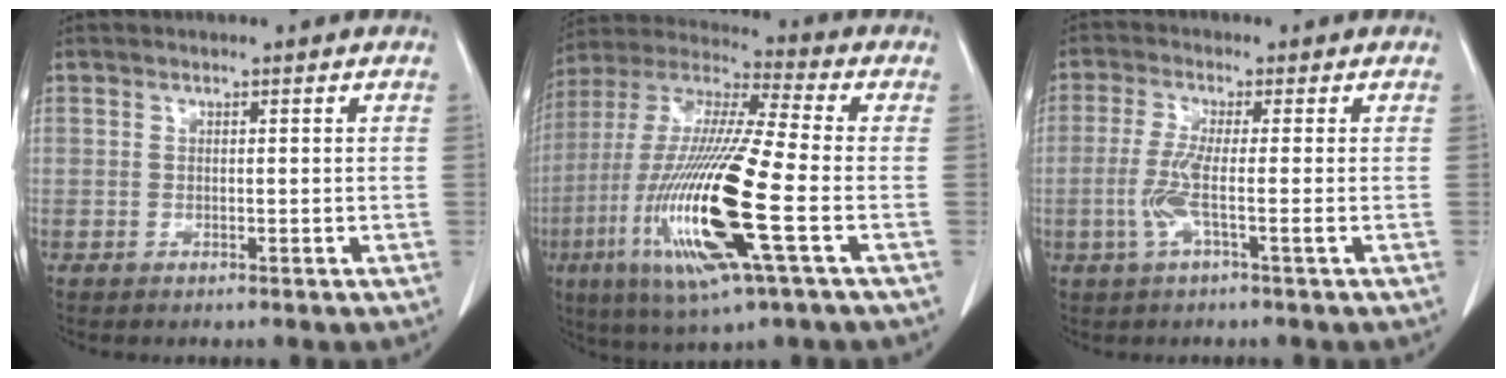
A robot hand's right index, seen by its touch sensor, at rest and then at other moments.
{"total": 21.4, "force": [-6.0, 1.7, 20.4], "torque": [-0.449, -0.032, -0.117]}
{"total": 4.5, "force": [-1.2, -0.4, 4.3], "torque": [-0.100, -0.007, -0.028]}